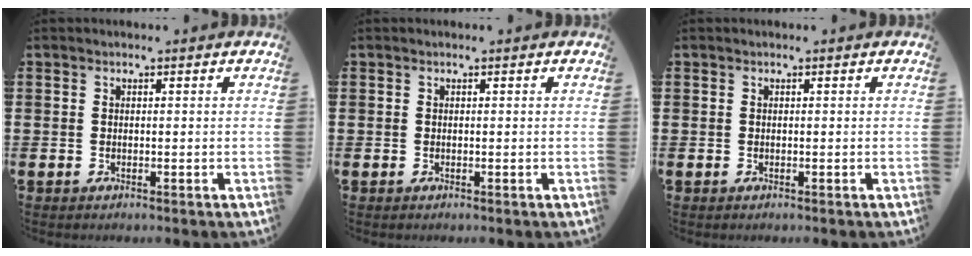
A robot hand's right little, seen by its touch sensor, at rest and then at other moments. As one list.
[{"total": 0.0}, {"total": 0.0}]